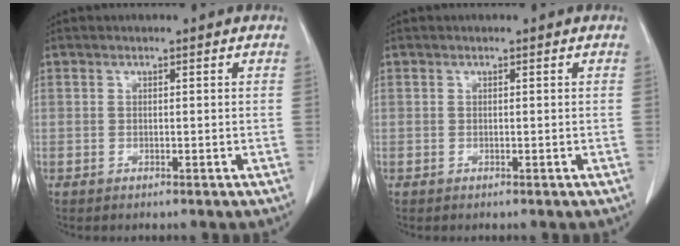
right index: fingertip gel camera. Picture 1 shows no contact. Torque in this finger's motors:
{"motor_torque": [0.00, 0.00, 0.00, 0.00]}